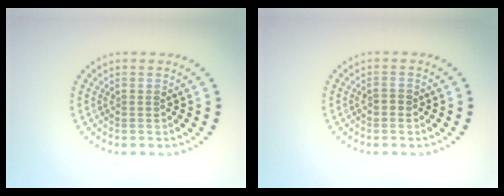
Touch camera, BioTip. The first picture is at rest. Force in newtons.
{"total": 0.8, "press": 0.8, "slide": 0.1}